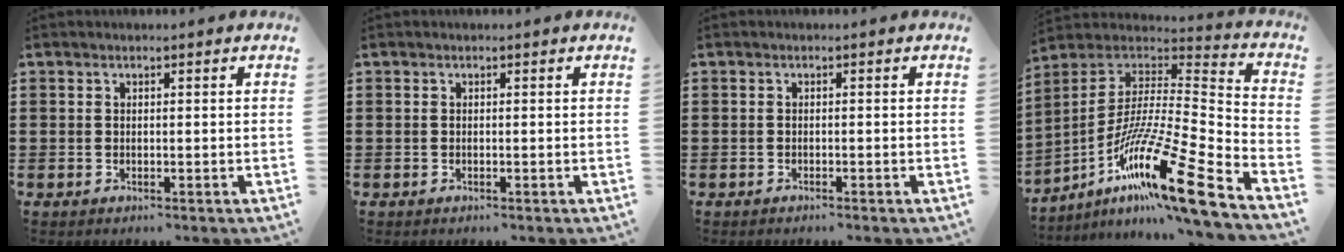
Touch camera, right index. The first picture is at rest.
{"total": 0.0}
{"total": 0.5, "force": [-0.5, -0.1, 0.2], "torque": [-0.004, -0.003, -0.010]}
{"total": 18.6, "force": [-11.6, 1.6, 14.5], "torque": [-0.263, 0.010, -0.210]}